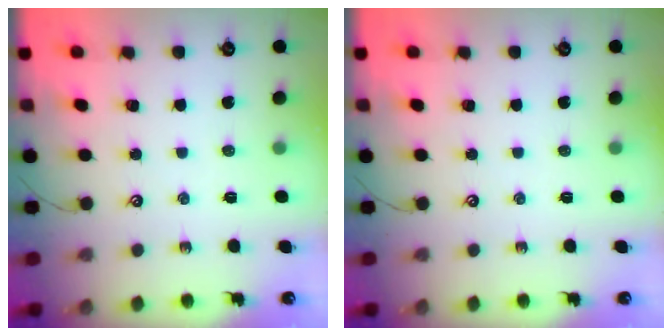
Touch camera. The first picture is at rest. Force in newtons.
{"total": 0.0}